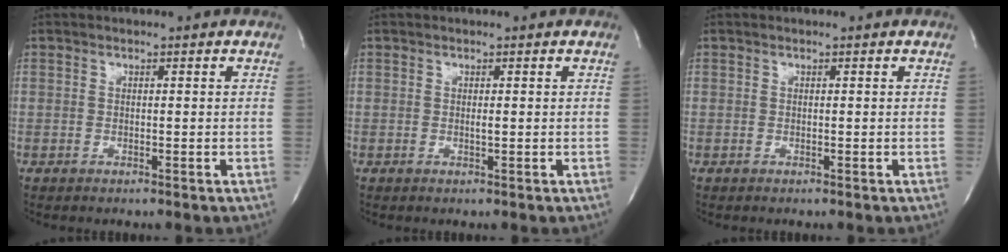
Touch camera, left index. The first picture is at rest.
{"total": 0.5, "force": [0.1, 0.0, 0.5], "torque": [-0.013, -0.002, 0.001]}
{"total": 0.0}